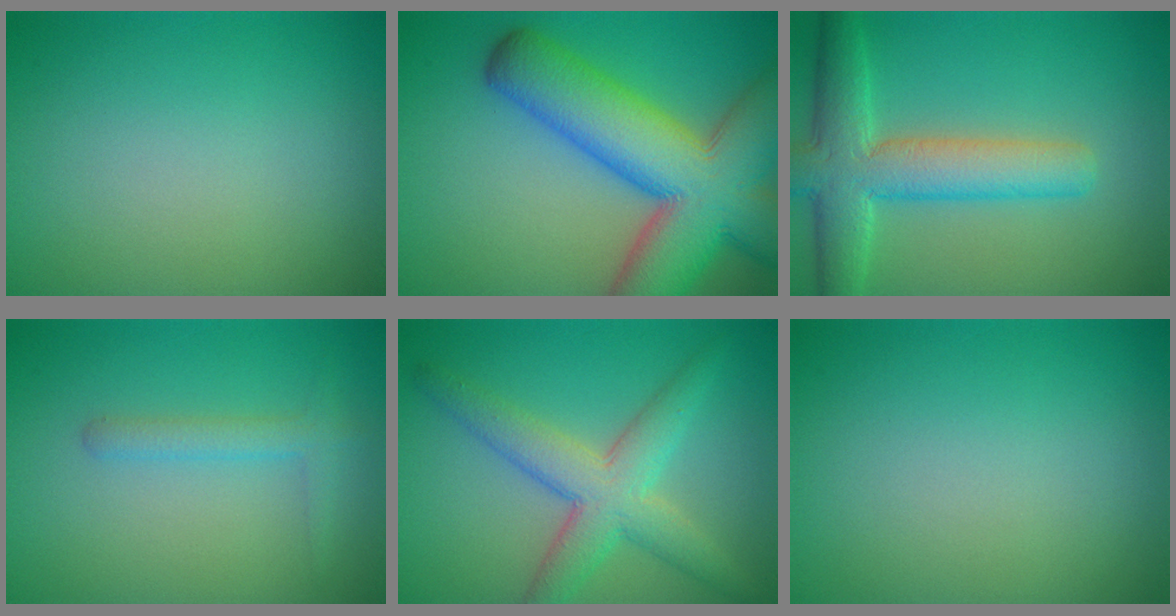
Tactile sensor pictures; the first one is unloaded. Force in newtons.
{"total": 14.1, "press": 14.1, "slide": 0.7}
{"total": 6.8, "press": 6.8, "slide": 0.3}
{"total": 1.7, "press": 1.7, "slide": 0.1}
{"total": 5.5, "press": 5.5, "slide": 0.3}
{"total": 0.0}